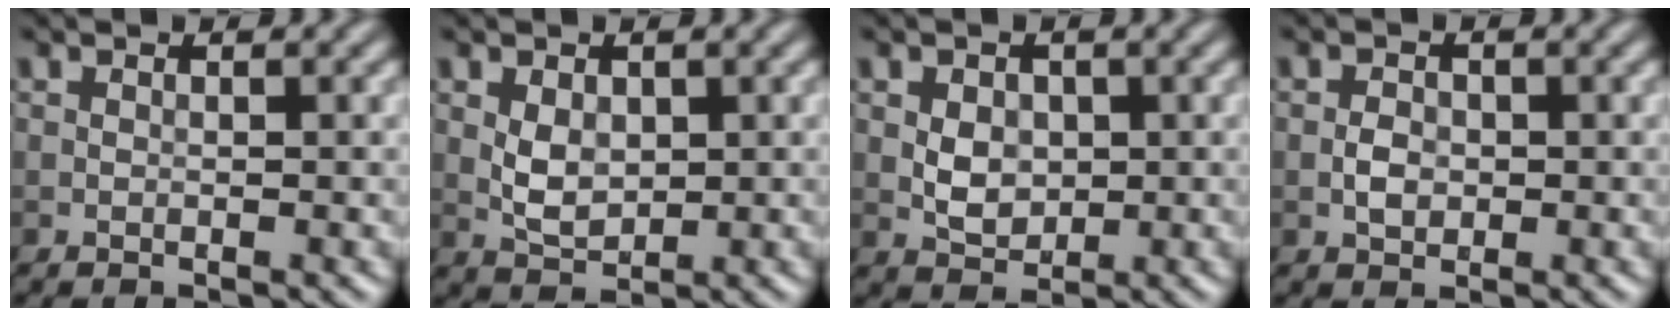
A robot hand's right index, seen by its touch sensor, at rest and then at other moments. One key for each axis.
{"total": 2.5, "fx": 0.3, "fy": 1.8, "fz": 1.8, "tx": -0.036, "ty": -0.003, "tz": 0.010}
{"total": 2.6, "fx": 0.1, "fy": 2.0, "fz": 1.7, "tx": -0.029, "ty": -0.003, "tz": 0.004}
{"total": 1.7, "fx": -0.3, "fy": 1.2, "fz": 1.1, "tx": -0.019, "ty": 0.002, "tz": -0.009}